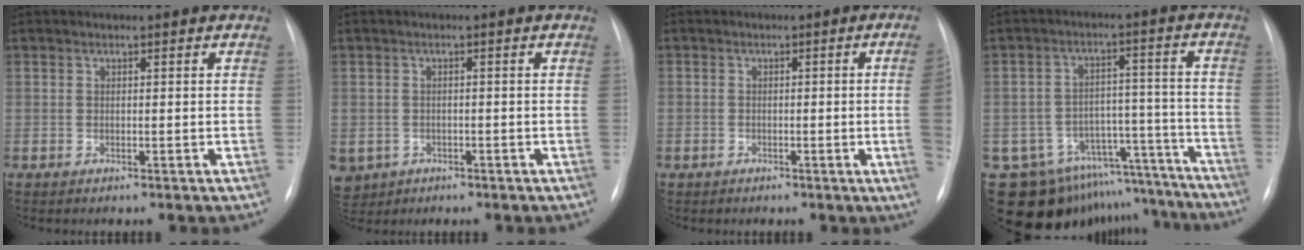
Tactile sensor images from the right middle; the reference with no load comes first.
{"total": 6.9, "force": [-3.3, 5.8, 1.9], "torque": [-0.056, 0.003, -0.045]}
{"total": 4.0, "force": [-0.8, -0.7, 3.9], "torque": [-0.045, -0.001, -0.014]}
{"total": 19.5, "force": [-17.1, 8.5, 3.7], "torque": [-0.051, 0.060, -0.223]}